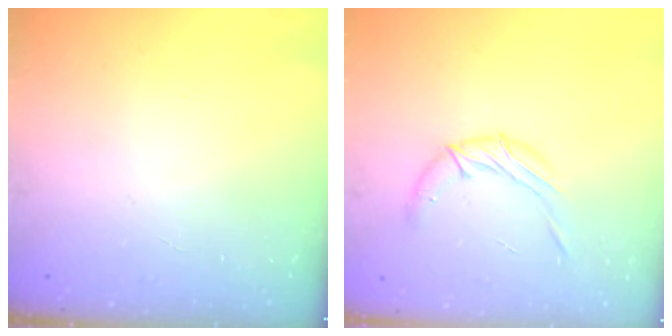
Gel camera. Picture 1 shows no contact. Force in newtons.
{"total": 9.5, "press": 9.5, "slide": 0.7}